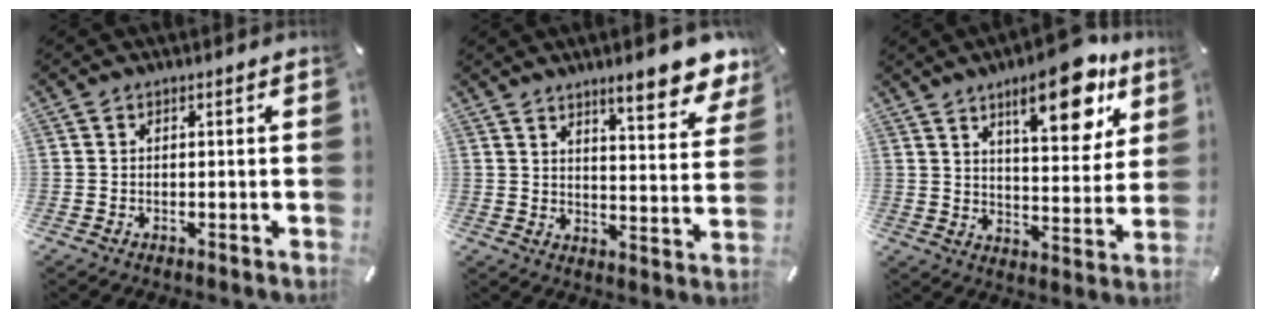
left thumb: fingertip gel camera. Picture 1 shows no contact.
{"total": 11.5, "force": [9.1, 3.3, 6.2], "torque": [-0.084, -0.065, 0.157]}
{"total": 17.1, "force": [10.3, 6.5, 12.0], "torque": [-0.156, -0.059, 0.161]}